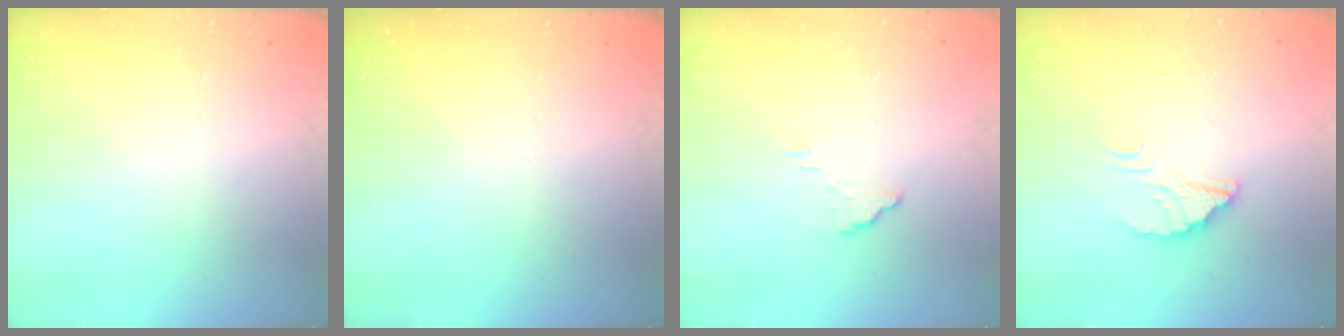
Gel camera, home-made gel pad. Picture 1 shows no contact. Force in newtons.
{"total": 0.0}
{"total": 2.3, "press": 2.3, "slide": 0.1}
{"total": 1.6, "press": 1.6, "slide": 0.0}